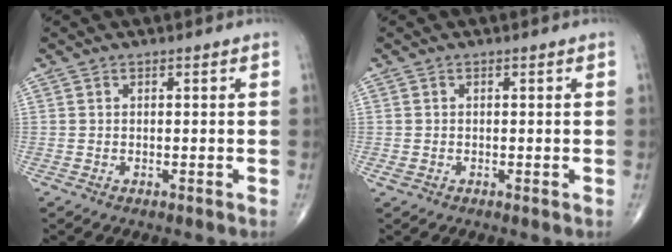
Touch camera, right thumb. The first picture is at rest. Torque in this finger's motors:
{"motor_torque": [0.64, 0.12, 0.14, -0.12, 0.02]}